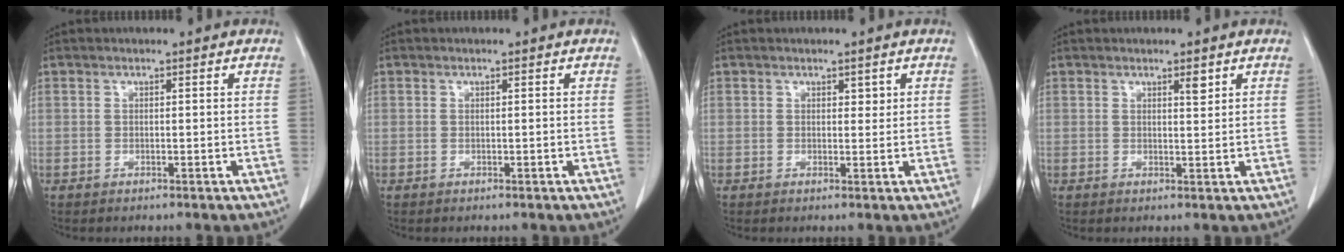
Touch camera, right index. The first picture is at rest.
{"total": 0.0}
{"total": 1.1, "force": [0.6, 0.7, 0.7], "torque": [-0.004, -0.003, 0.007]}
{"total": 1.5, "force": [0.9, 0.3, 1.1], "torque": [-0.018, -0.006, 0.014]}